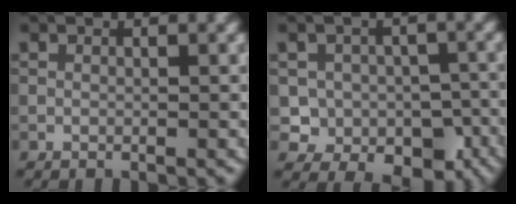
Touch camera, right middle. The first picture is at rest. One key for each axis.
{"total": 7.5, "fx": -2.5, "fy": 6.6, "fz": 2.5, "tx": -0.019, "ty": 0.000, "tz": -0.055}